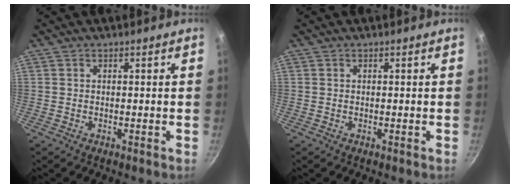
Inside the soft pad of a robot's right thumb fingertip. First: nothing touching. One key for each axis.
{"total": 0.0}